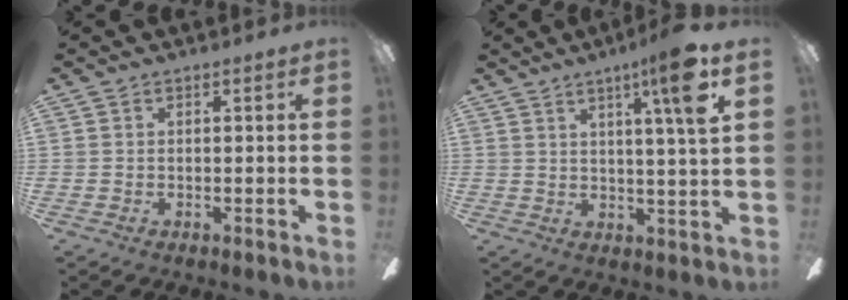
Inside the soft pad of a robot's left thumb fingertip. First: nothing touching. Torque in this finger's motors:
{"motor_torque": [1.26, 1.07, 1.09, -0.62, 0.33]}